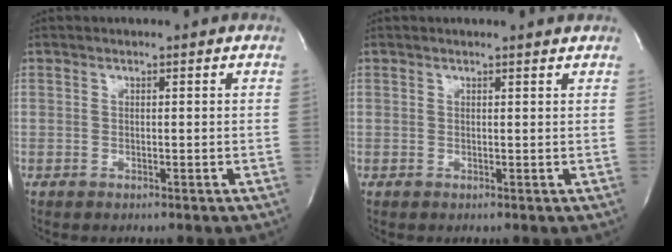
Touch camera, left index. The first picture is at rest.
{"total": 1.3, "force": [1.3, -0.2, 0.0], "torque": [-0.011, -0.009, 0.010]}